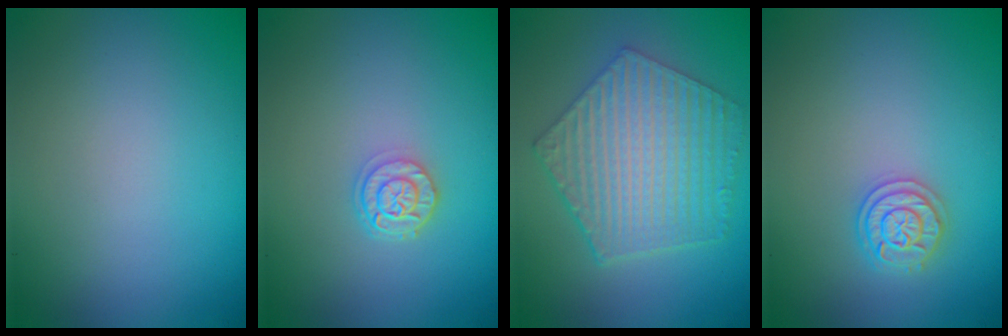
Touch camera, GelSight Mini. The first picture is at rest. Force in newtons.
{"total": 2.4, "press": 1.9, "slide": 1.4}
{"total": 6.8, "press": 5.0, "slide": 4.6}
{"total": 2.4, "press": 2.4, "slide": 0.4}